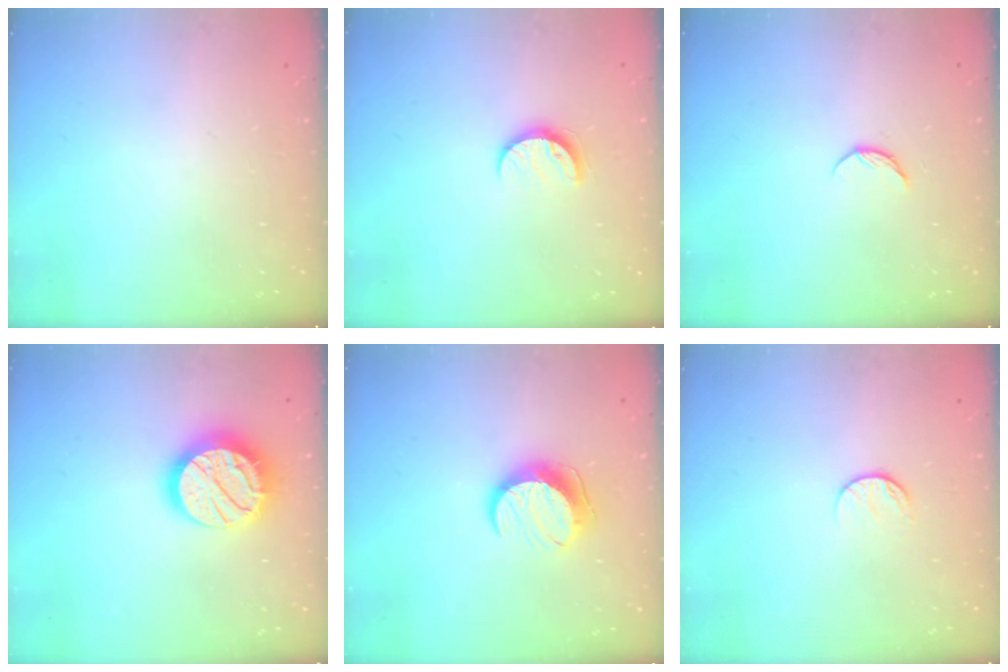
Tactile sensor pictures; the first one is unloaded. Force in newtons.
{"total": 7.7, "press": 7.6, "slide": 0.6}
{"total": 4.6, "press": 4.6, "slide": 0.5}
{"total": 17.6, "press": 17.5, "slide": 1.2}
{"total": 10.3, "press": 10.3, "slide": 0.1}
{"total": 7.5, "press": 7.5, "slide": 0.9}